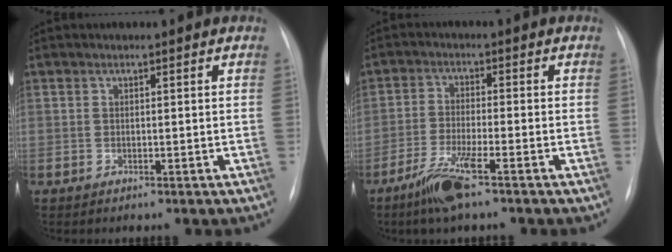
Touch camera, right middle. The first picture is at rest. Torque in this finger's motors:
{"motor_torque": [0.41, -0.33, 0.13, 0.06]}